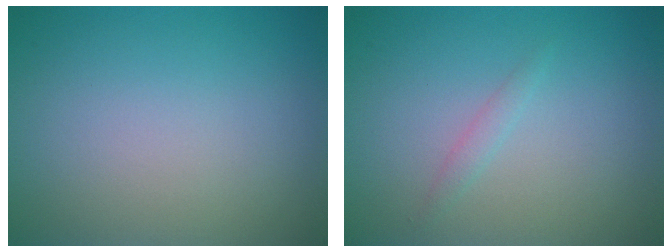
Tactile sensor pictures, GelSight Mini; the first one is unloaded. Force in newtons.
{"total": 0.8, "press": 0.8, "slide": 0.0}